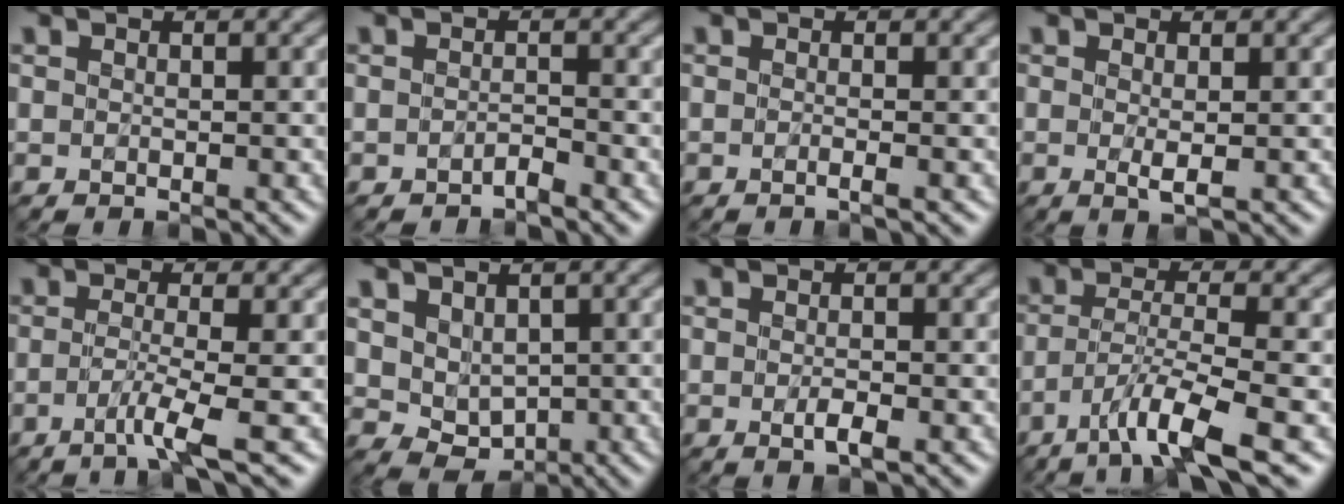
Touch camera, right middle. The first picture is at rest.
{"total": 1.0, "force": [-1.0, 0.1, 0.3], "torque": [-0.004, 0.001, -0.020]}
{"total": 0.7, "force": [-0.5, -0.1, 0.5], "torque": [-0.007, -0.001, -0.011]}
{"total": 1.2, "force": [-0.4, 0.2, 1.2], "torque": [-0.022, -0.003, -0.004]}
{"total": 2.5, "force": [-1.4, -0.7, 1.9], "torque": [-0.041, 0.002, -0.034]}
{"total": 3.6, "force": [0.7, 2.8, 2.1], "torque": [-0.036, -0.004, 0.019]}
{"total": 1.6, "force": [-0.7, 0.4, 1.3], "torque": [-0.024, -0.003, -0.013]}
{"total": 4.8, "force": [-3.1, -0.3, 3.6], "torque": [-0.064, 0.004, -0.066]}